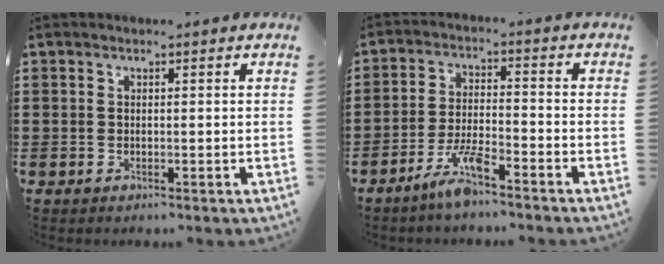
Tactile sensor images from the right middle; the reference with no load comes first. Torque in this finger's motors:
{"motor_torque": [2.14, 0.00, 0.37, 0.07]}